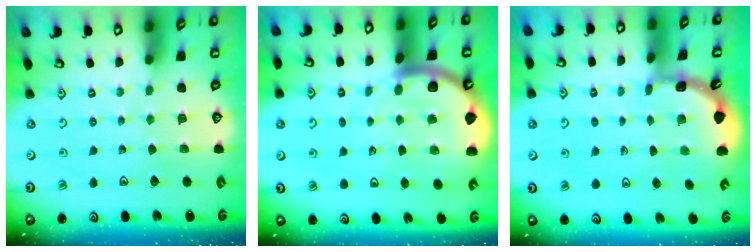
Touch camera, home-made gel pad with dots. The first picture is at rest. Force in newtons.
{"total": 7.1, "press": 7.0, "slide": 1.0}
{"total": 1.7, "press": 1.7, "slide": 0.1}